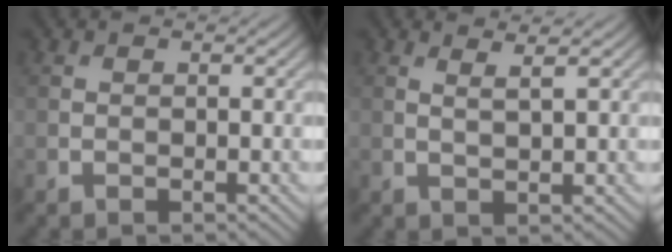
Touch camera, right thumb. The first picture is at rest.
{"total": 2.2, "force": [1.5, 0.3, 1.6], "torque": [-0.027, -0.002, 0.024]}